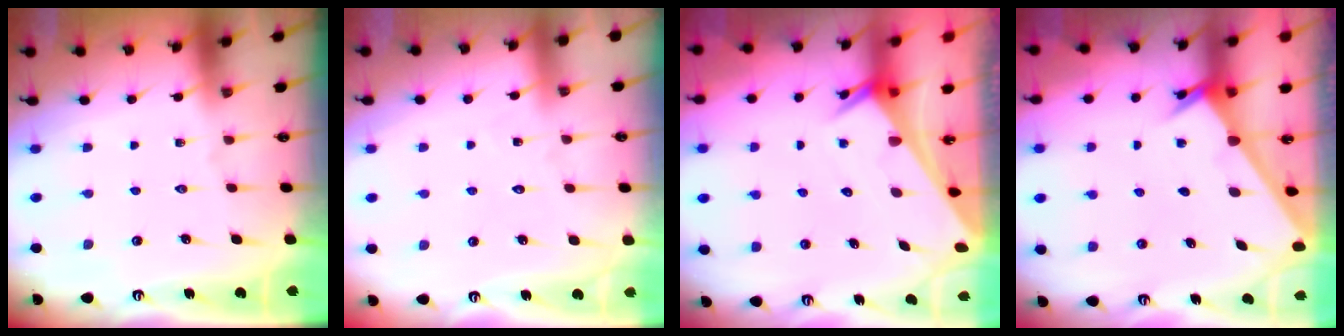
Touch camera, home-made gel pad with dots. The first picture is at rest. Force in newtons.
{"total": 3.5, "press": 3.5, "slide": 0.4}
{"total": 2.7, "press": 2.7, "slide": 0.1}
{"total": 2.4, "press": 2.4, "slide": 0.2}